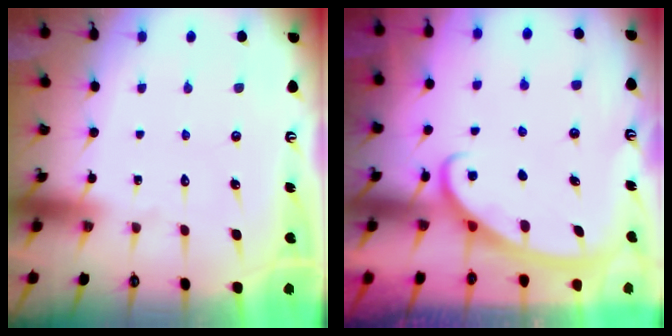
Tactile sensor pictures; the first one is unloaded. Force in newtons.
{"total": 2.9, "press": 2.8, "slide": 0.4}